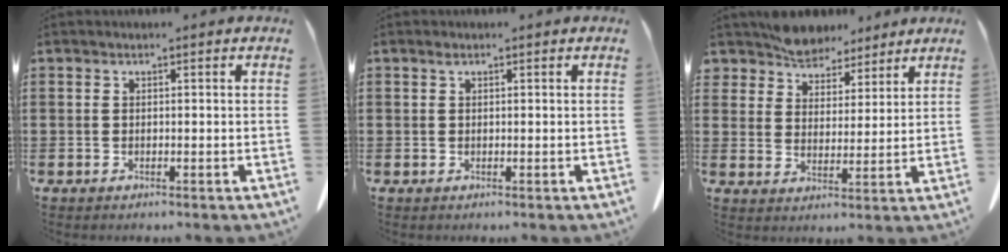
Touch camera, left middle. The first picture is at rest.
{"total": 0.7, "force": [0.3, 0.5, 0.3], "torque": [-0.009, 0.003, 0.006]}
{"total": 6.2, "force": [5.7, 2.4, 0.2], "torque": [-0.034, -0.021, 0.109]}